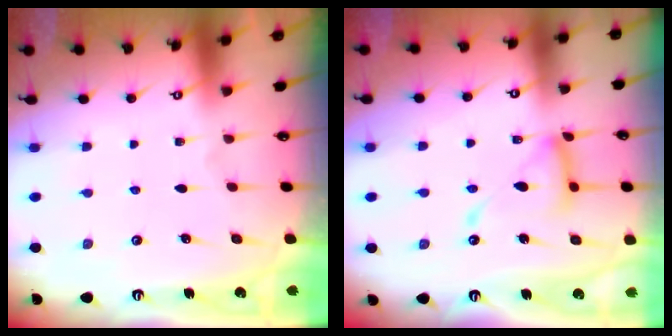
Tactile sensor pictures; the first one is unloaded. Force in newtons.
{"total": 13.8, "press": 13.7, "slide": 1.4}